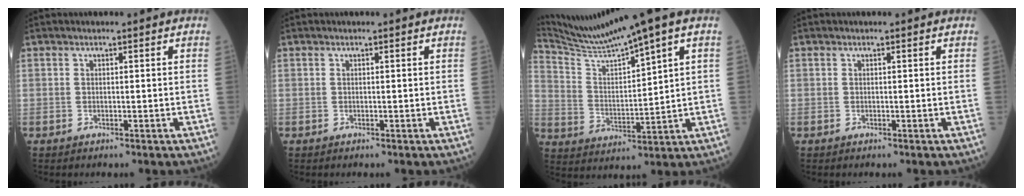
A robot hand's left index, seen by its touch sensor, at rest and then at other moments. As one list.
[{"total": 0.0}, {"total": 11.8, "force": [9.9, -1.6, 6.3], "torque": [-0.125, 0.009, 0.189]}, {"total": 0.0}]